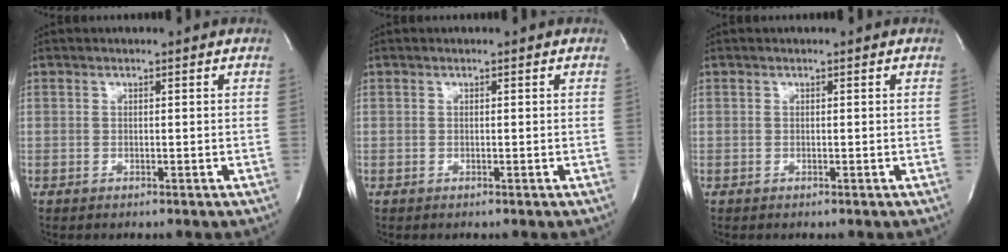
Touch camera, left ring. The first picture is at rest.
{"total": 0.0}
{"total": 0.0}